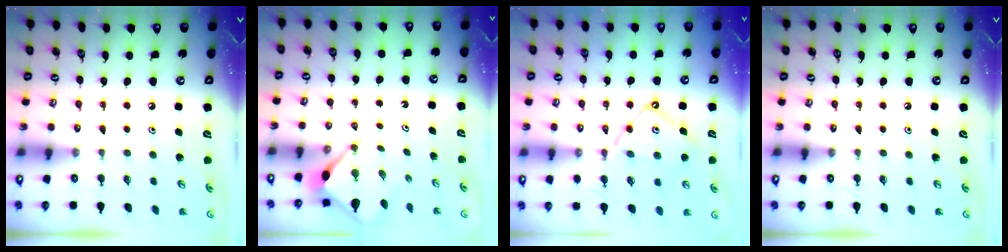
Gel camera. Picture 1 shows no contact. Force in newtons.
{"total": 2.9, "press": 2.9, "slide": 0.3}
{"total": 11.8, "press": 11.7, "slide": 1.0}
{"total": 0.0}